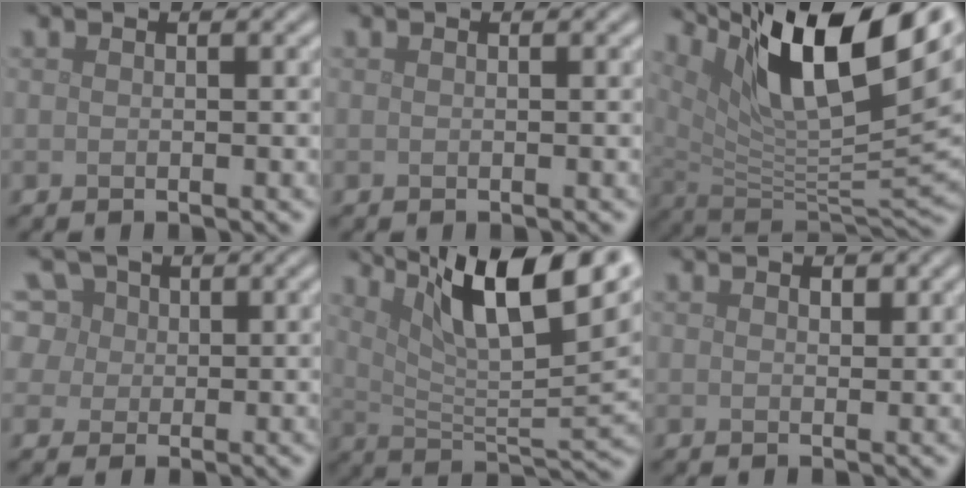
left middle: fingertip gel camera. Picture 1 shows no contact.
{"total": 0.0}
{"total": 15.4, "force": [8.3, 4.7, 12.0], "torque": [-0.214, 0.021, 0.150]}
{"total": 9.8, "force": [4.9, 7.3, 4.2], "torque": [-0.095, 0.038, 0.060]}
{"total": 12.7, "force": [7.5, 3.3, 9.8], "torque": [-0.147, 0.001, 0.127]}
{"total": 0.8, "force": [0.4, 0.5, 0.5], "torque": [-0.006, -0.002, 0.007]}